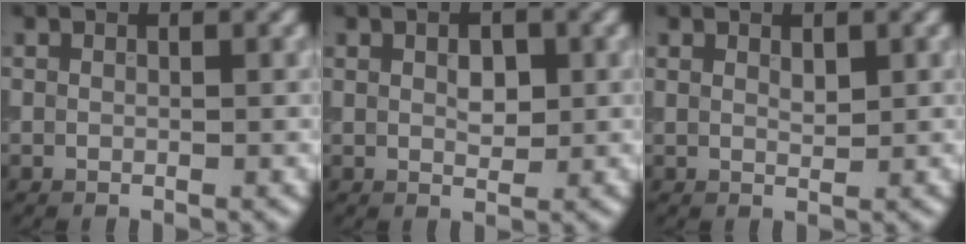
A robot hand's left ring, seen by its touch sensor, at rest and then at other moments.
{"total": 2.0, "force": [0.5, 1.1, 1.6], "torque": [-0.025, 0.002, 0.010]}
{"total": 1.1, "force": [0.6, 0.4, 0.7], "torque": [-0.016, -0.001, 0.014]}